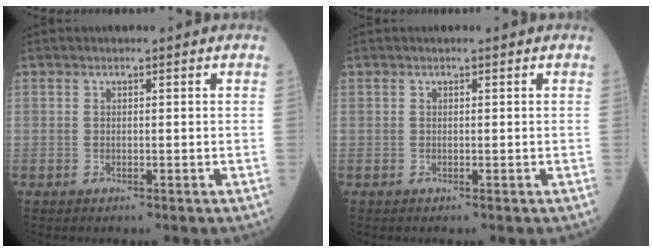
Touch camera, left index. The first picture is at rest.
{"total": 0.0}